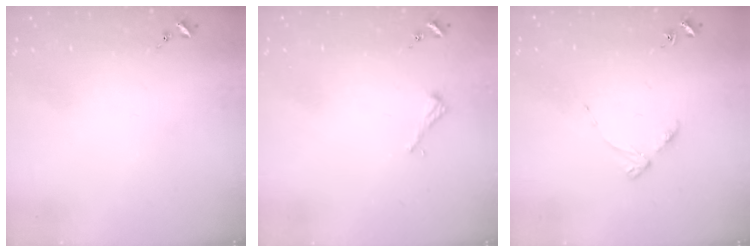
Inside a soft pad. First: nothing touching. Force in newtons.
{"total": 2.2, "press": 2.2, "slide": 0.2}
{"total": 3.8, "press": 3.8, "slide": 0.5}